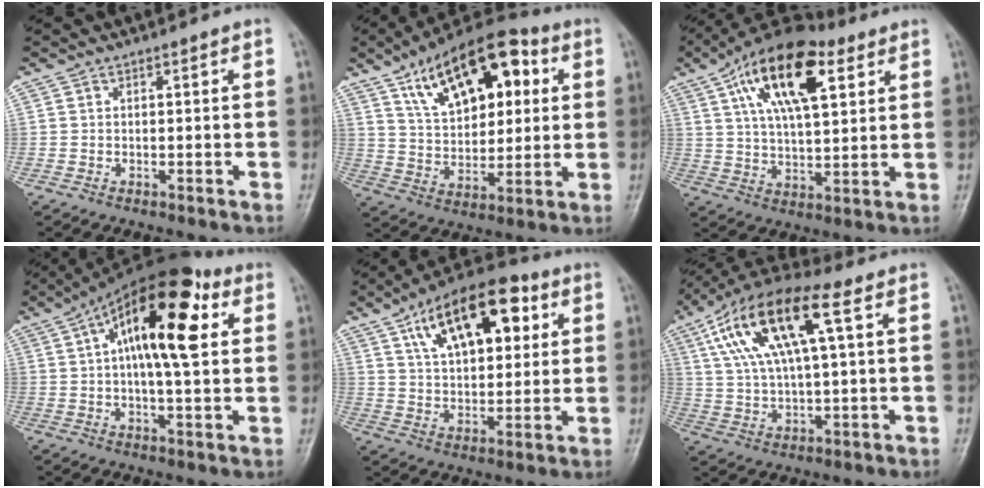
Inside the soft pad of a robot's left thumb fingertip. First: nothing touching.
{"total": 20.3, "force": [8.0, 10.7, 15.3], "torque": [-0.197, -0.007, 0.130]}
{"total": 18.6, "force": [7.9, 8.1, 14.7], "torque": [-0.233, -0.006, 0.131]}
{"total": 18.1, "force": [5.3, 6.9, 15.9], "torque": [-0.239, 0.017, 0.070]}
{"total": 18.6, "force": [7.5, 9.4, 14.1], "torque": [-0.186, -0.007, 0.120]}
{"total": 17.3, "force": [6.2, 5.6, 15.1], "torque": [-0.295, 0.020, 0.111]}